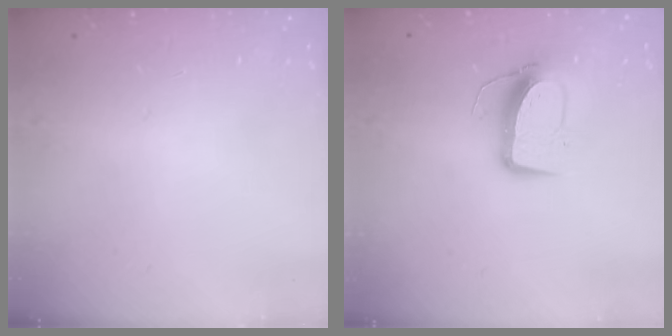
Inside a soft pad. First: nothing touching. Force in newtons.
{"total": 10.0, "press": 9.9, "slide": 0.9}